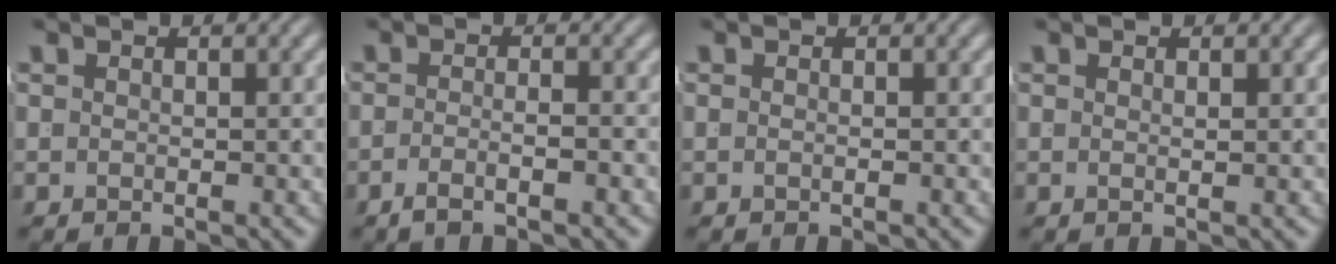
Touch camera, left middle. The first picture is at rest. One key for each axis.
{"total": 2.3, "fx": -1.8, "fy": -0.2, "fz": 1.4, "tx": -0.023, "ty": -0.004, "tz": -0.031}
{"total": 0.6, "fx": -0.4, "fy": -0.3, "fz": 0.3, "tx": -0.007, "ty": 0.000, "tz": -0.007}
{"total": 0.8, "fx": 0.1, "fy": -0.7, "fz": 0.4, "tx": -0.005, "ty": -0.007, "tz": 0.004}